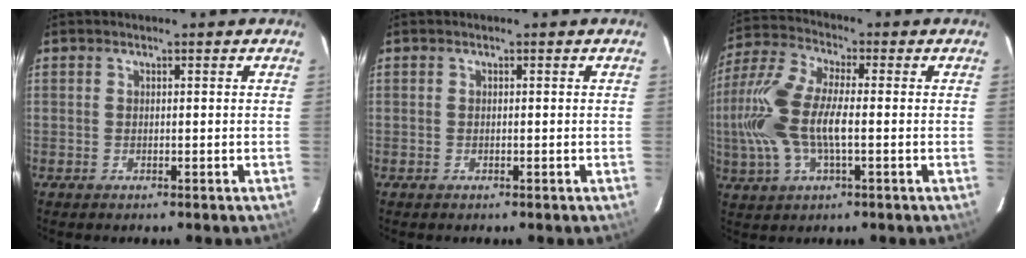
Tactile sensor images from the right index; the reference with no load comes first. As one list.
[{"total": 0.0}, {"total": 14.4, "force": [-1.4, 5.7, 13.1], "torque": [-0.289, 0.006, -0.032]}]